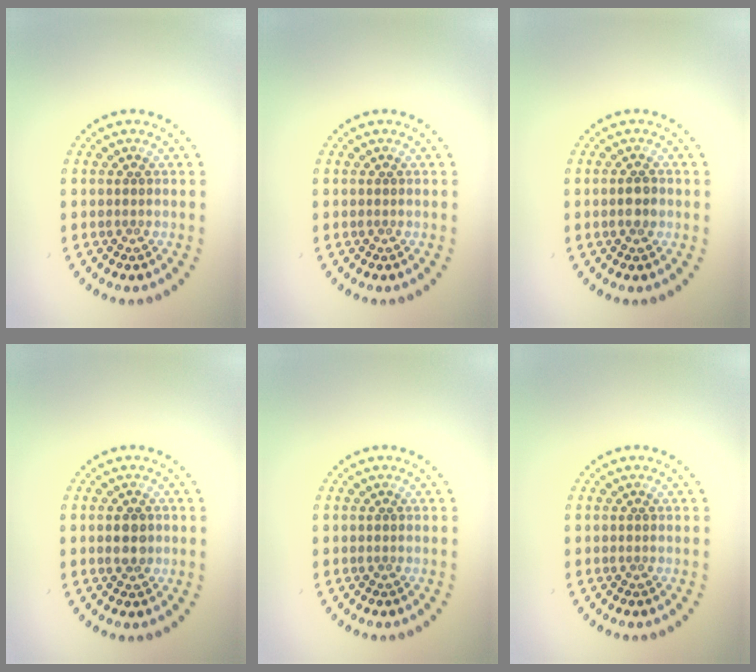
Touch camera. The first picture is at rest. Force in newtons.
{"total": 0.0}
{"total": 1.5, "press": 1.5, "slide": 0.3}
{"total": 1.8, "press": 1.7, "slide": 0.3}
{"total": 0.0}
{"total": 0.0}